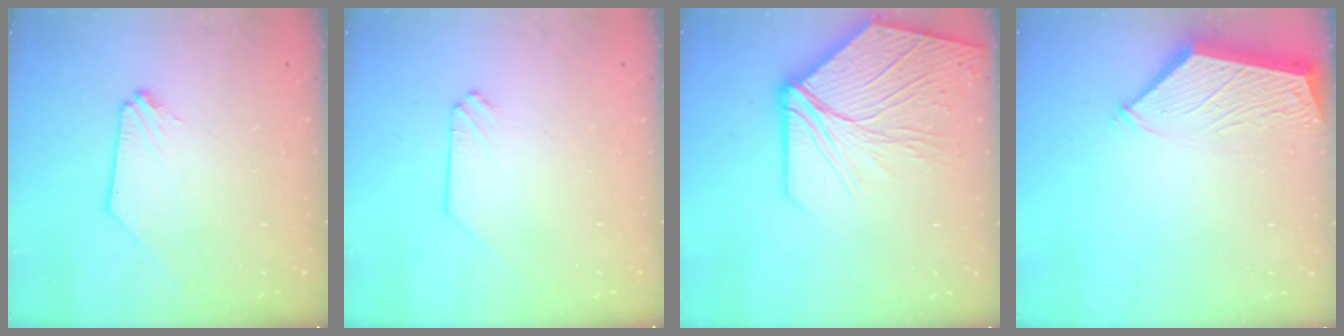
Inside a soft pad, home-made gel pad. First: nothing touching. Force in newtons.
{"total": 0.0}
{"total": 16.7, "press": 16.6, "slide": 1.7}
{"total": 3.8, "press": 3.8, "slide": 0.6}